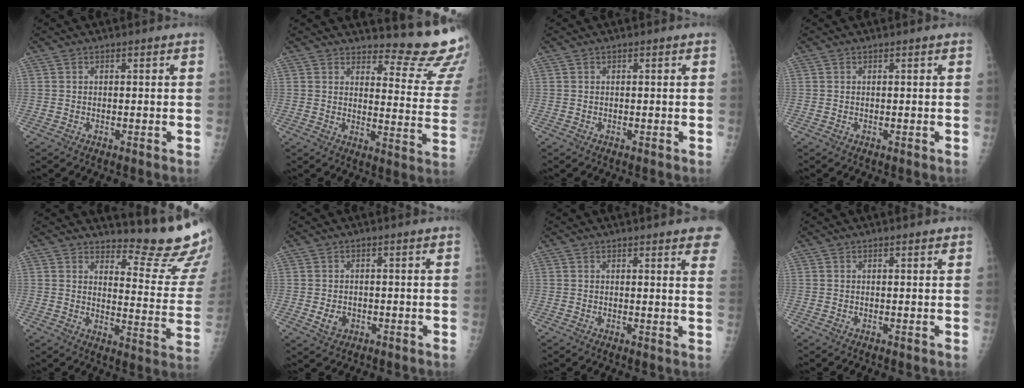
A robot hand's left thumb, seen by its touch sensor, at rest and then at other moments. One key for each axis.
{"total": 15.2, "fx": 13.8, "fy": 2.9, "fz": 5.7, "tx": -0.036, "ty": -0.158, "tz": 0.149}
{"total": 0.0}
{"total": 0.0}
{"total": 15.9, "fx": 14.2, "fy": 2.3, "fz": 6.6, "tx": -0.055, "ty": -0.172, "tz": 0.168}
{"total": 2.7, "fx": -0.6, "fy": 2.0, "fz": 1.8, "tx": -0.027, "ty": -0.002, "tz": -0.004}
{"total": 7.9, "fx": 5.6, "fy": 1.0, "fz": 5.4, "tx": -0.050, "ty": -0.013, "tz": 0.052}
{"total": 1.1, "fx": 0.9, "fy": 0.2, "fz": 0.7, "tx": -0.007, "ty": -0.002, "tz": 0.011}